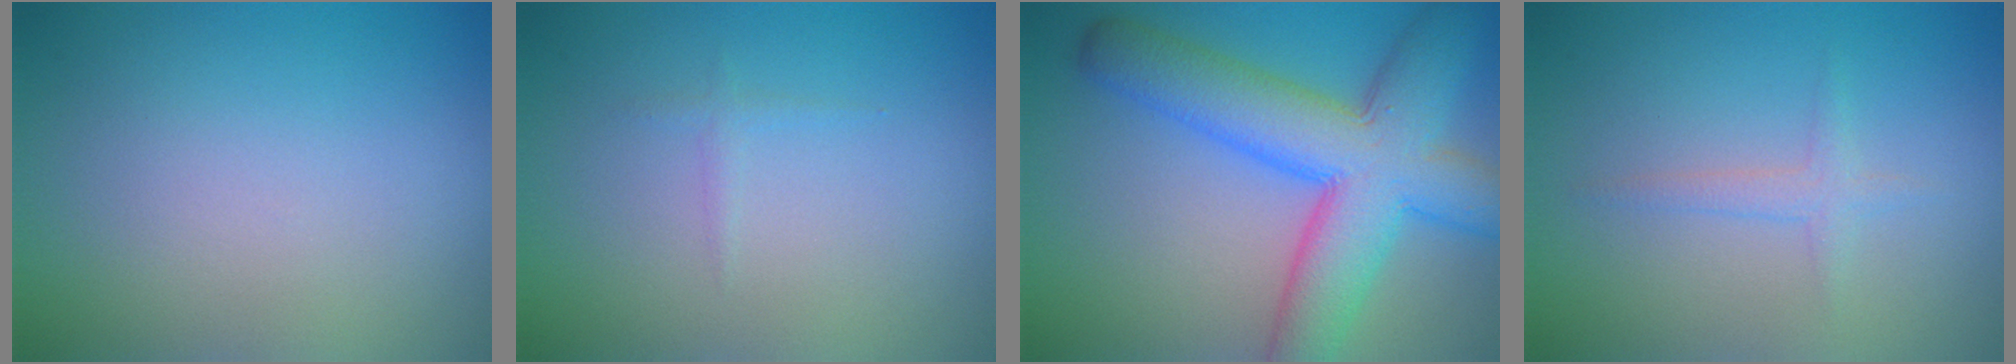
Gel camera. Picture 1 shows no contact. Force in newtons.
{"total": 0.6, "press": 0.6, "slide": 0.1}
{"total": 10.1, "press": 10.1, "slide": 0.2}
{"total": 1.3, "press": 1.3, "slide": 0.1}